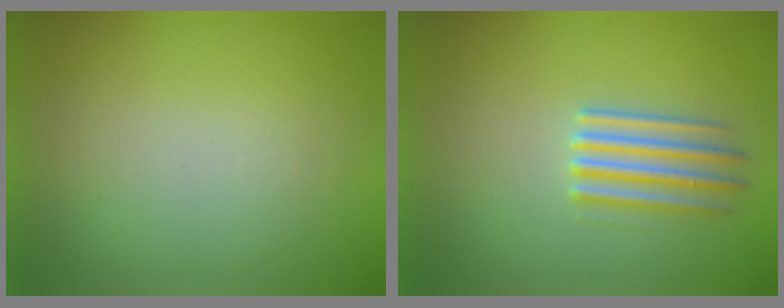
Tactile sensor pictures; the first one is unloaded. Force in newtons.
{"total": 2.7}